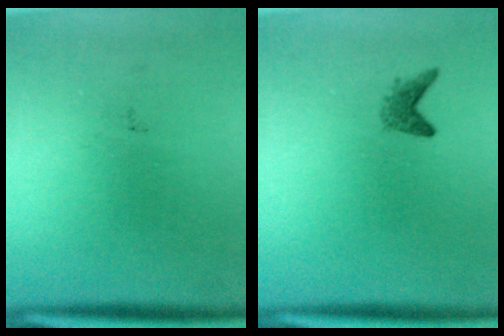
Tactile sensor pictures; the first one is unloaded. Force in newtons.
{"total": 1.4}